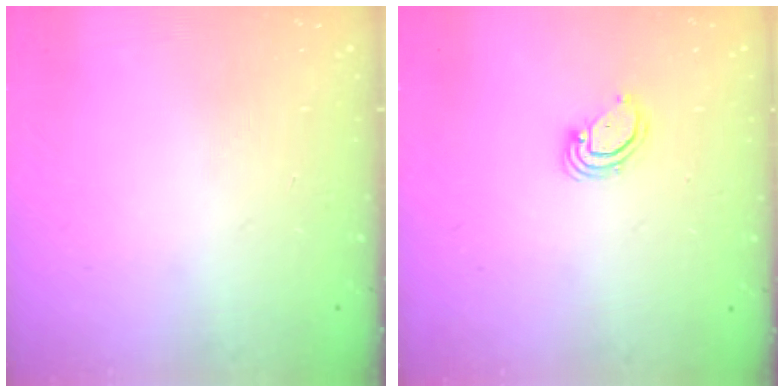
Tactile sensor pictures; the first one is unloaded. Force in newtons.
{"total": 2.9, "press": 2.9, "slide": 0.2}